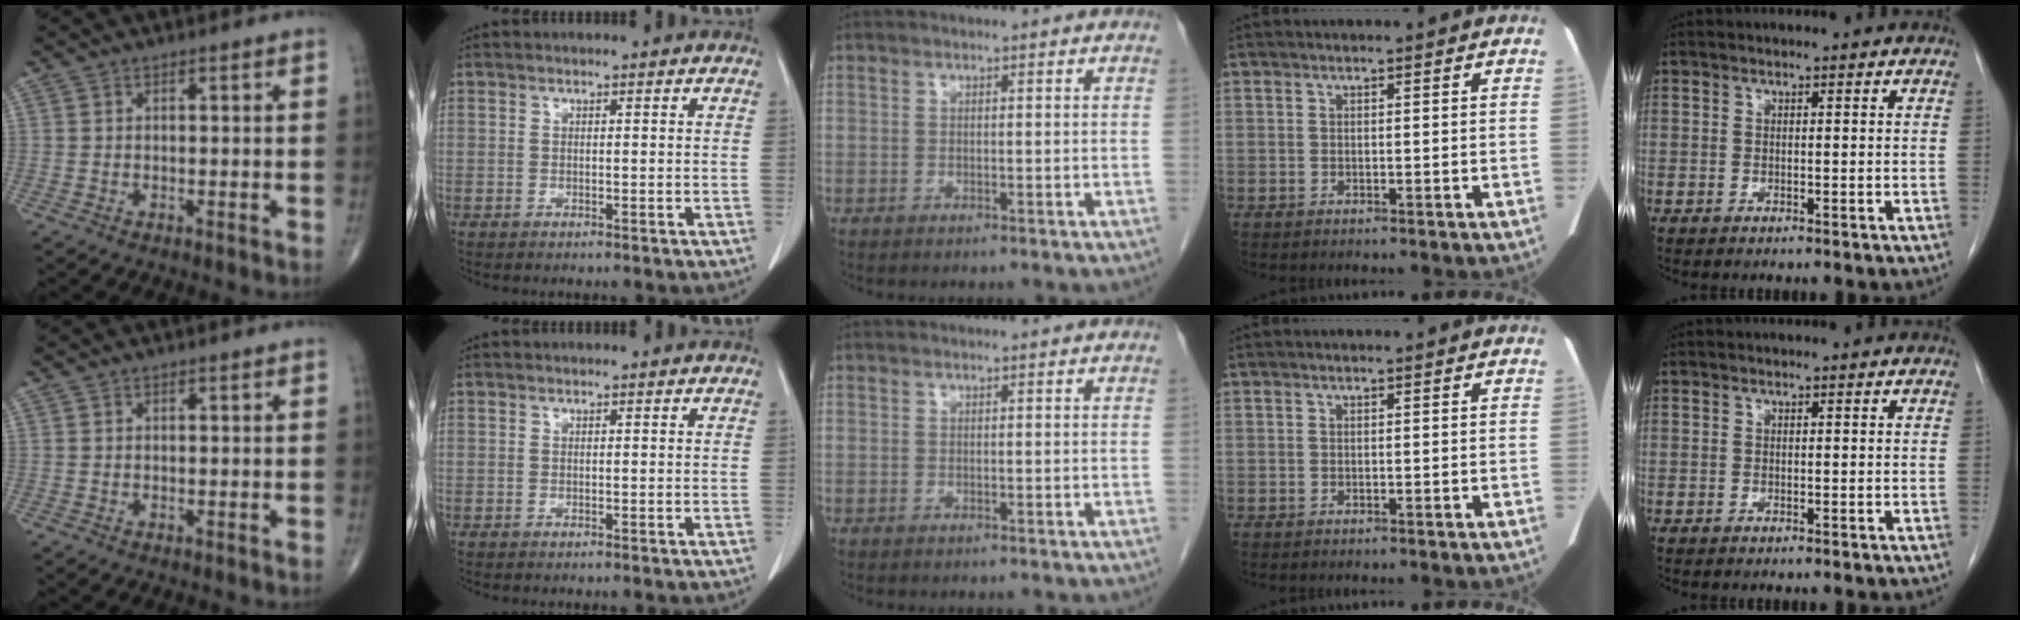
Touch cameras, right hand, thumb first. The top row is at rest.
{}